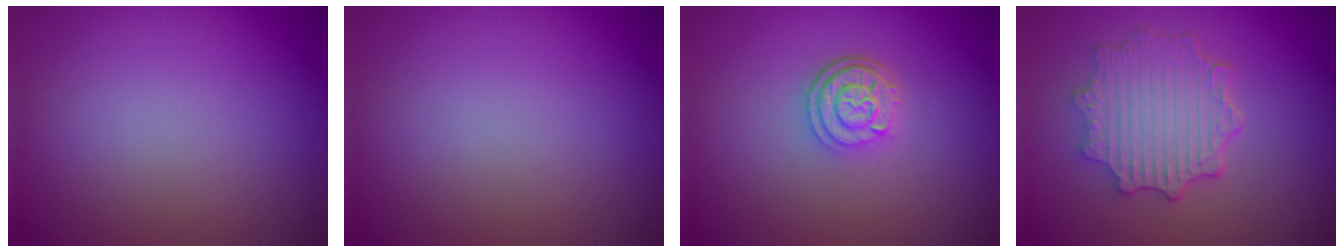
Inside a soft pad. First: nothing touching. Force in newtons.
{"total": 0.0}
{"total": 3.1, "press": 2.4, "slide": 1.8}
{"total": 4.7, "press": 3.9, "slide": 2.6}